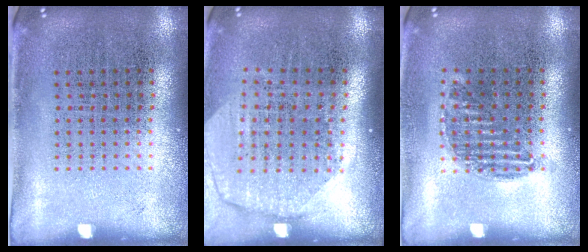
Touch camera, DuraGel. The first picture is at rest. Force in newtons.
{"total": 1.9, "press": 1.6, "slide": 1.0}
{"total": 0.9, "press": 0.8, "slide": 0.5}